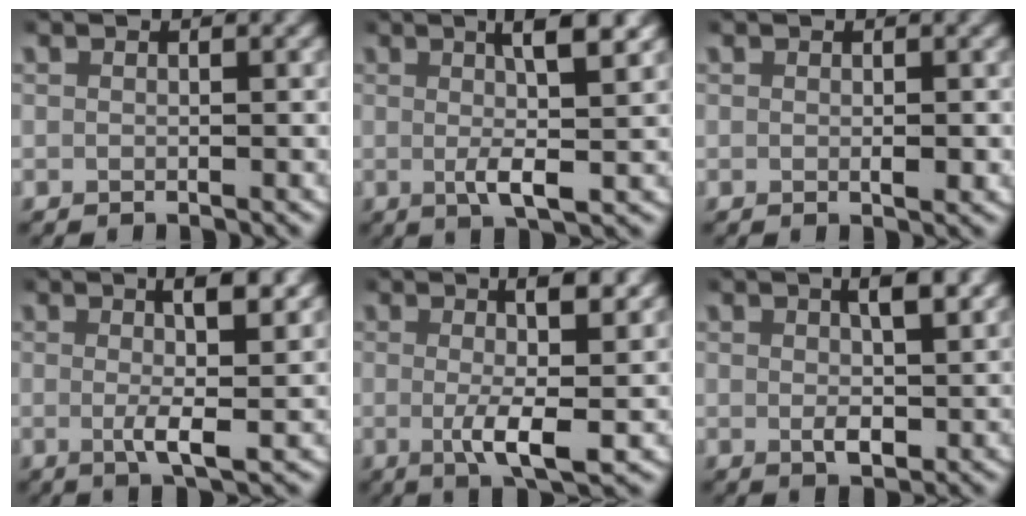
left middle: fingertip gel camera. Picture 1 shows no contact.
{"total": 5.3, "force": [1.1, 0.9, 5.1], "torque": [-0.085, -0.002, 0.022]}
{"total": 0.8, "force": [0.0, 0.3, 0.7], "torque": [-0.010, -0.005, 0.002]}
{"total": 5.0, "force": [0.9, 1.0, 4.8], "torque": [-0.078, -0.003, 0.019]}
{"total": 6.1, "force": [0.4, 1.5, 5.9], "torque": [-0.094, -0.005, 0.013]}
{"total": 4.1, "force": [0.9, 1.6, 3.7], "torque": [-0.053, 0.000, 0.022]}